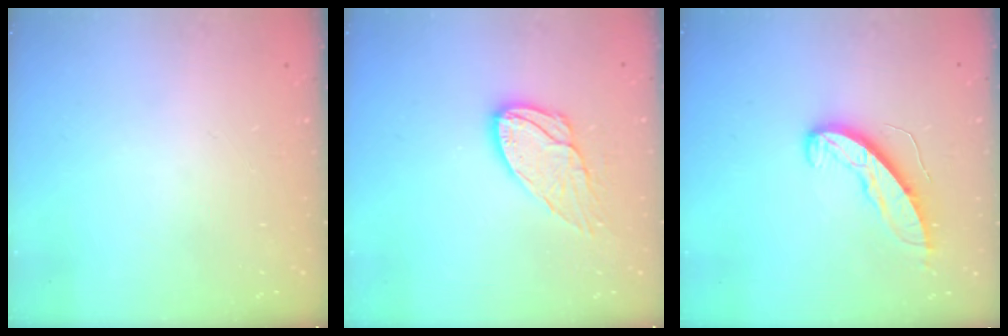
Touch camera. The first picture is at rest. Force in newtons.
{"total": 11.7, "press": 11.6, "slide": 0.9}
{"total": 9.2, "press": 9.2, "slide": 0.5}